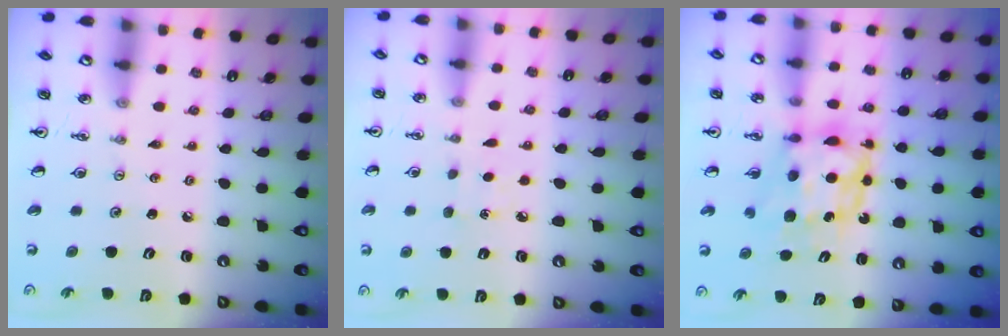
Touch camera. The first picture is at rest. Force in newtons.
{"total": 3.3, "press": 3.2, "slide": 0.4}
{"total": 7.7, "press": 7.7, "slide": 0.6}